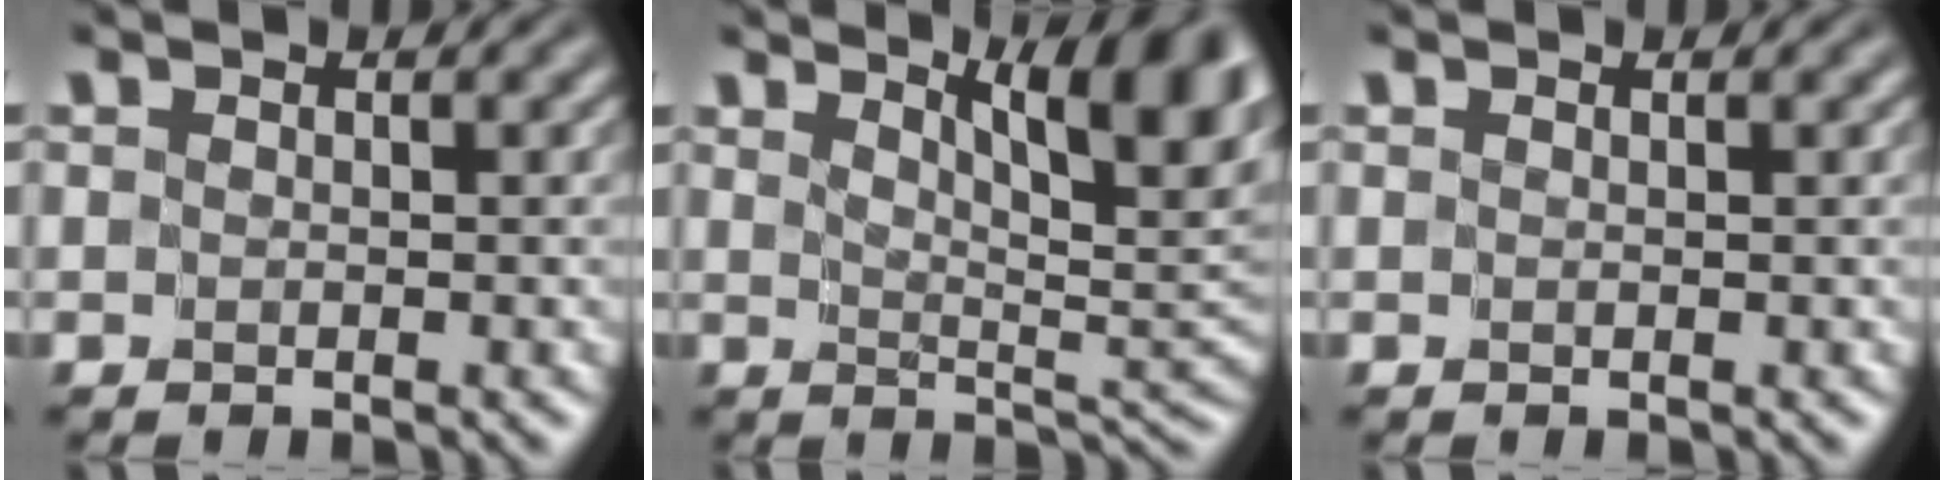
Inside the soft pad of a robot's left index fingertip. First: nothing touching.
{"total": 9.7, "force": [5.1, 2.9, 7.7], "torque": [-0.067, 0.020, 0.066]}
{"total": 0.0}